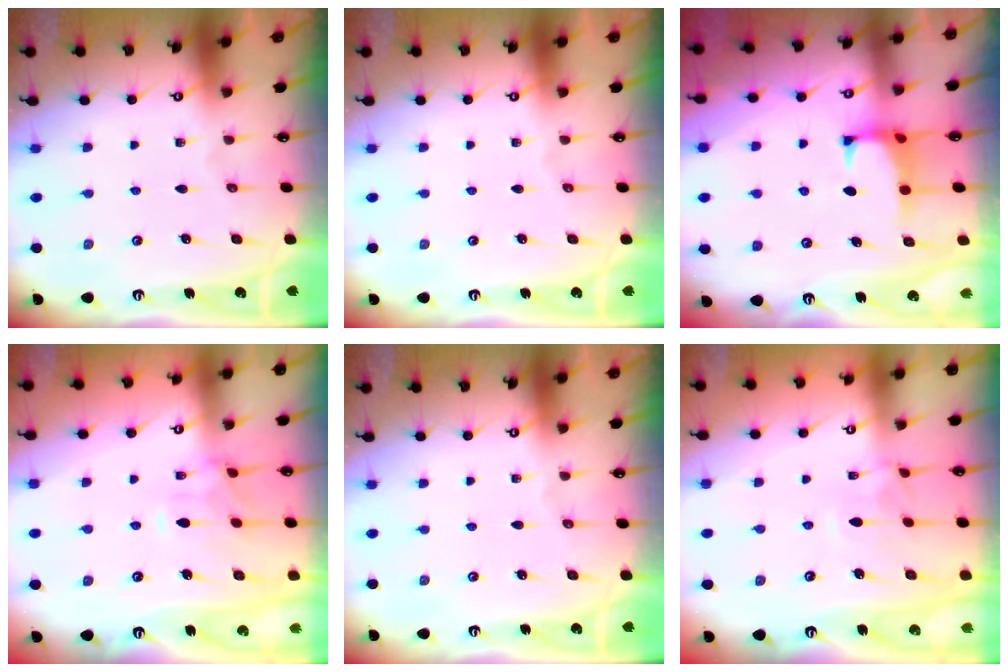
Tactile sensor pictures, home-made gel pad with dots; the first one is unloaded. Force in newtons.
{"total": 0.0}
{"total": 0.8, "press": 0.6, "slide": 0.5}
{"total": 2.4, "press": 2.2, "slide": 1.1}
{"total": 0.0}
{"total": 2.6, "press": 2.5, "slide": 0.6}